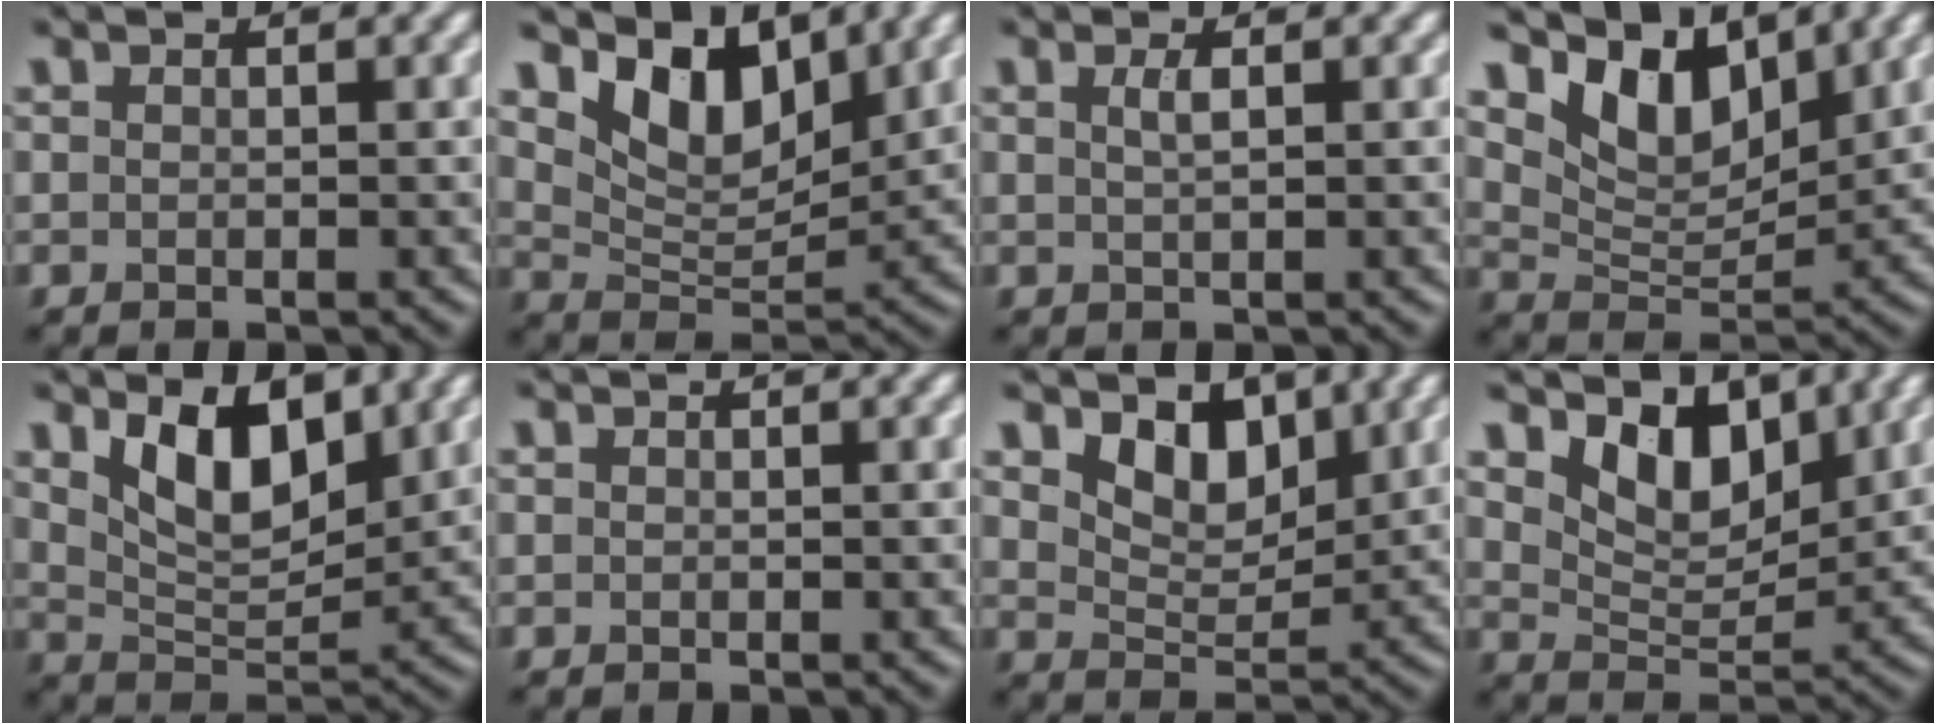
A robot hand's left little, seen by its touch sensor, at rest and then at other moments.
{"total": 6.5, "force": [4.1, 3.3, 3.8], "torque": [-0.076, -0.012, 0.069]}
{"total": 1.3, "force": [0.4, 0.4, 1.2], "torque": [-0.023, 0.004, 0.006]}
{"total": 6.7, "force": [4.5, 3.3, 3.7], "torque": [-0.072, -0.008, 0.076]}
{"total": 6.4, "force": [2.9, 3.1, 4.8], "torque": [-0.093, -0.009, 0.050]}
{"total": 0.0}
{"total": 4.2, "force": [2.6, 2.4, 2.4], "torque": [-0.051, -0.011, 0.038]}
{"total": 5.4, "force": [3.3, 2.9, 3.1], "torque": [-0.063, -0.014, 0.050]}